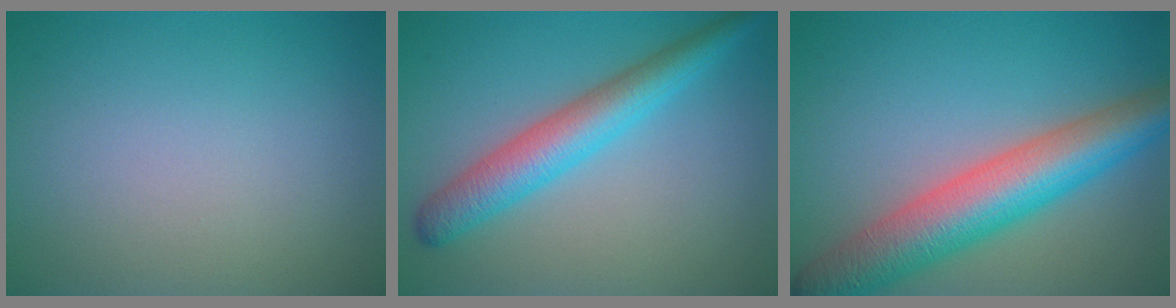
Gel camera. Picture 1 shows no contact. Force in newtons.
{"total": 5.1, "press": 5.1, "slide": 0.1}
{"total": 8.7, "press": 8.7, "slide": 0.2}